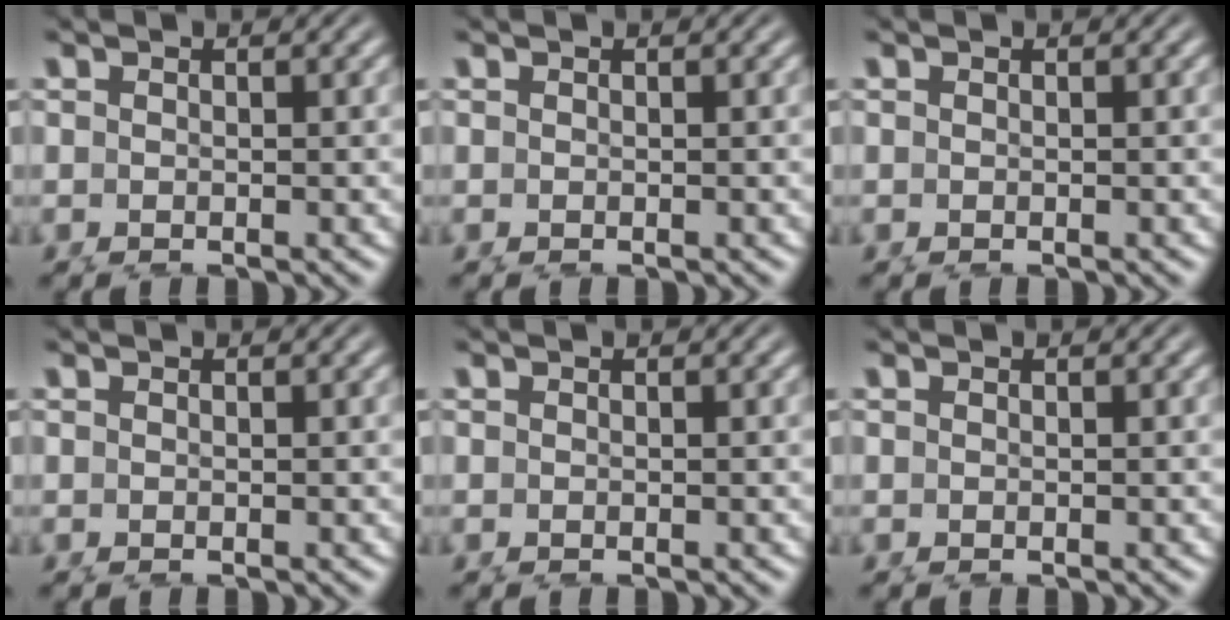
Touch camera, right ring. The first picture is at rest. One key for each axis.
{"total": 0.0}
{"total": 0.0}
{"total": 0.0}
{"total": 0.0}
{"total": 0.0}